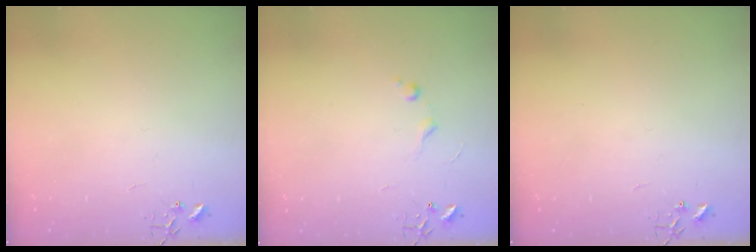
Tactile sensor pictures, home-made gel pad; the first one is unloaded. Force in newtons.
{"total": 6.8, "press": 6.7, "slide": 0.8}
{"total": 0.0}